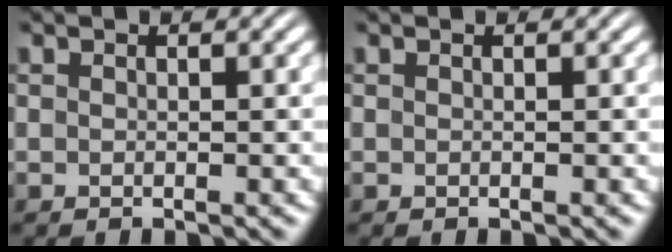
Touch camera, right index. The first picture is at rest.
{"total": 0.0}